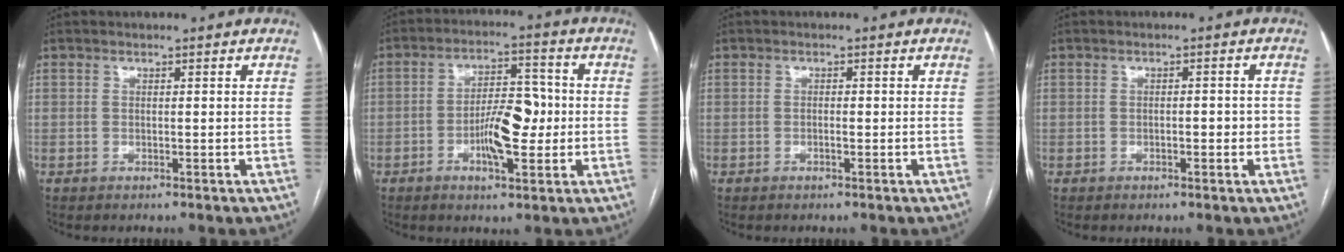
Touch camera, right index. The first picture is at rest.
{"total": 8.9, "force": [-1.6, 3.1, 8.2], "torque": [-0.142, 0.013, -0.025]}
{"total": 0.8, "force": [-0.3, 0.2, 0.7], "torque": [-0.014, 0.001, -0.004]}
{"total": 2.4, "force": [-0.5, 0.9, 2.1], "torque": [-0.030, 0.003, -0.006]}